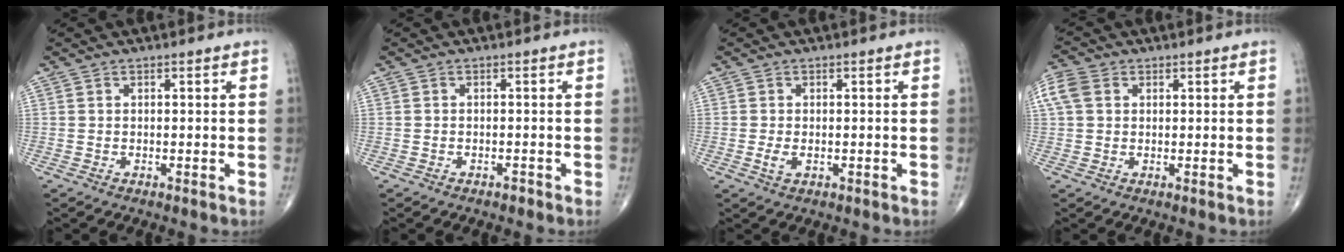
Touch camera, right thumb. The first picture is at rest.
{"total": 0.8, "force": [-0.6, 0.4, 0.2], "torque": [-0.003, 0.001, -0.012]}
{"total": 2.1, "force": [-0.4, 1.2, 1.7], "torque": [-0.037, -0.003, -0.009]}
{"total": 5.6, "force": [1.6, 4.2, 3.3], "torque": [-0.082, 0.016, 0.030]}